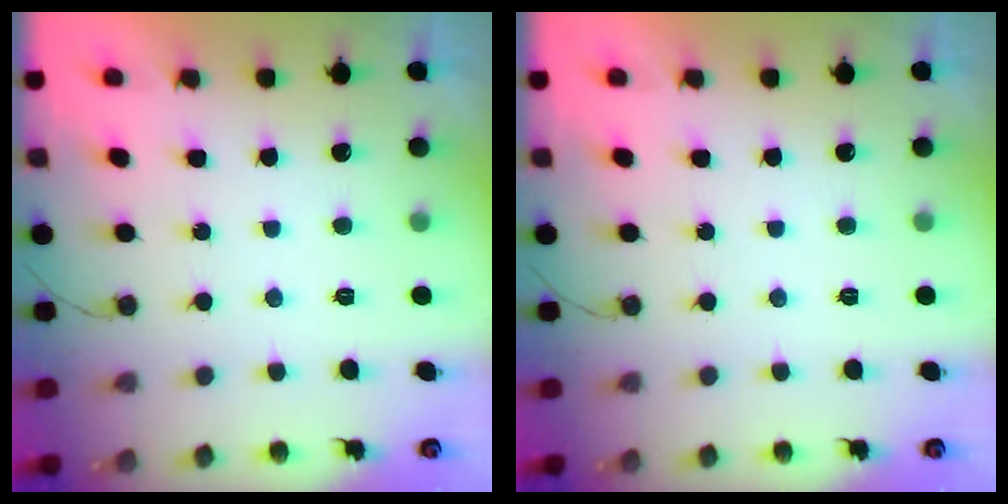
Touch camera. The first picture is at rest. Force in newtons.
{"total": 0.0}